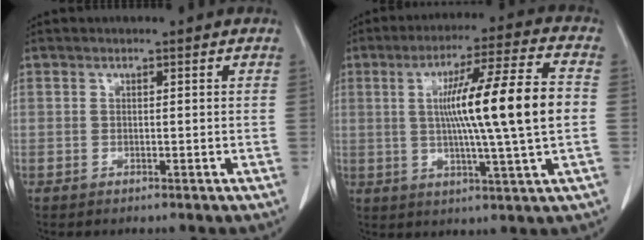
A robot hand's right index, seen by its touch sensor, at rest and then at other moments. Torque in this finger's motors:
{"motor_torque": [1.54, -0.07, 0.80, 0.21]}